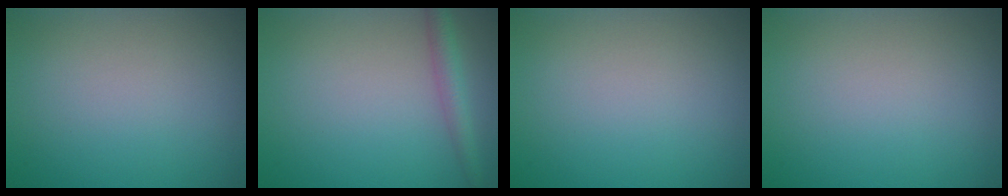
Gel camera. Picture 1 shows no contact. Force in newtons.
{"total": 2.3, "press": 2.3, "slide": 0.1}
{"total": 0.0}
{"total": 0.0}